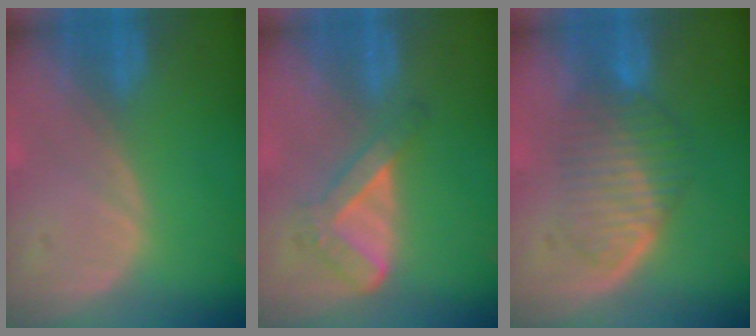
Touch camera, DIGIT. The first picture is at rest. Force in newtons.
{"total": 5.6, "press": 4.7, "slide": 3.0}
{"total": 6.3, "press": 6.2, "slide": 1.3}